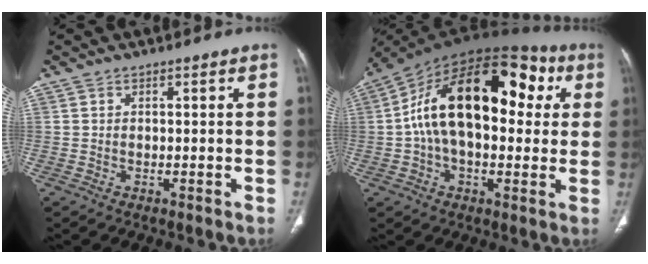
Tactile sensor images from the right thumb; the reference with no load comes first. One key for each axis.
{"total": 24.7, "fx": 4.1, "fy": 14.0, "fz": 19.9, "tx": -0.307, "ty": 0.049, "tz": 0.051}